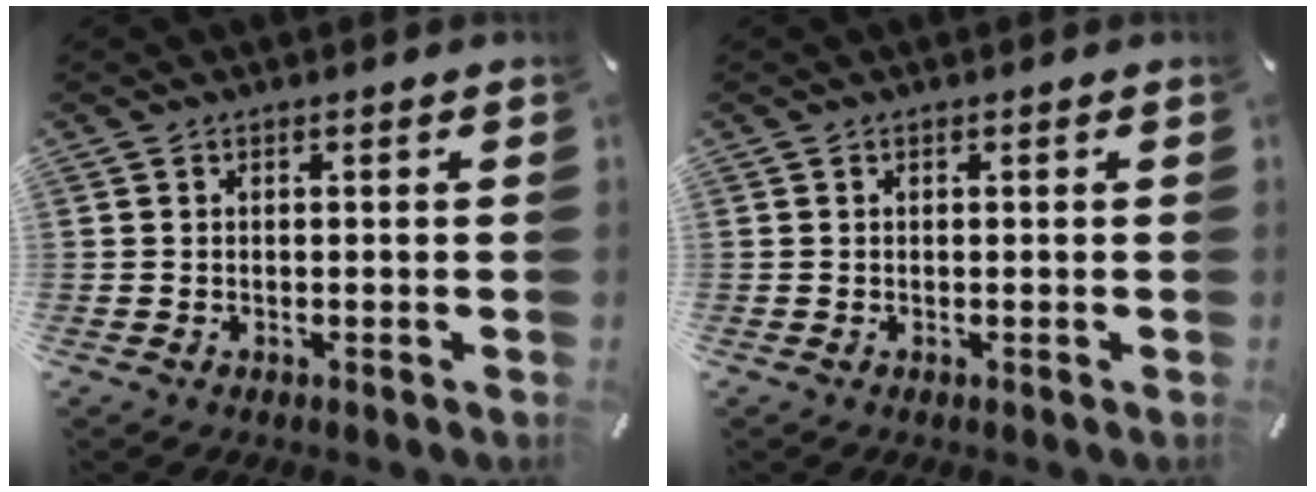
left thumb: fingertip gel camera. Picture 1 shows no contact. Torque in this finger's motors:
{"motor_torque": [0.09, 0.05, -0.08, -0.01, -0.01]}